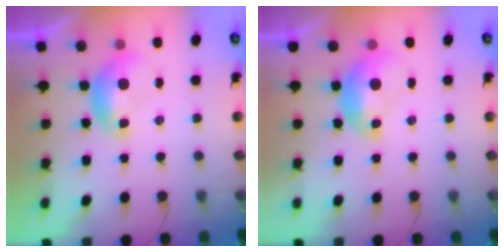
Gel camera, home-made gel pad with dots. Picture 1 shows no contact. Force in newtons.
{"total": 1.6, "press": 1.6, "slide": 0.2}